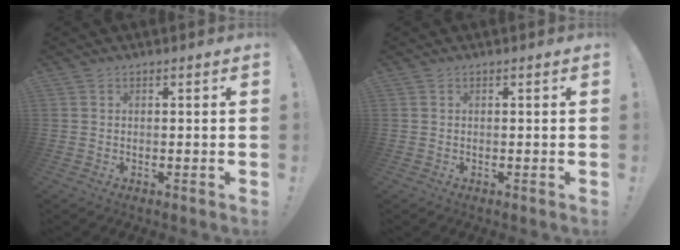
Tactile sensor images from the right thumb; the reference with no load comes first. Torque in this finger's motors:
{"motor_torque": [-0.01, 0.00, -0.08, 0.03, 0.07]}